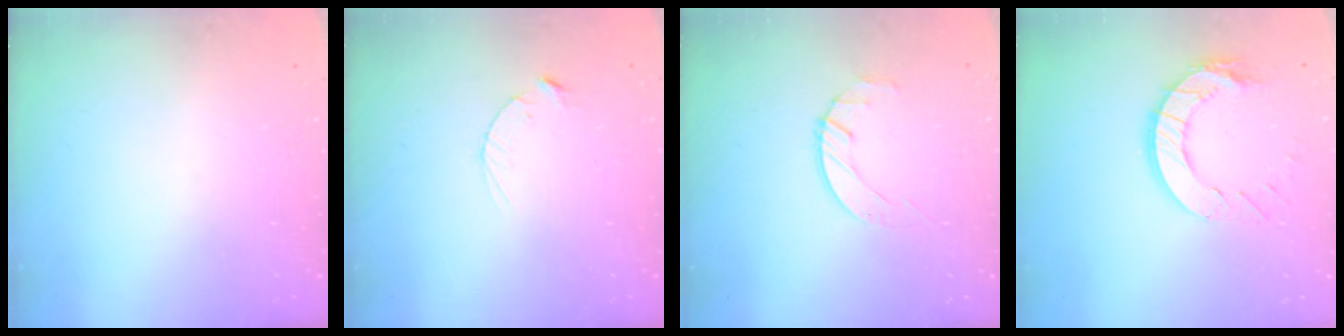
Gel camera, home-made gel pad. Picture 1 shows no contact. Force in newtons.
{"total": 2.5, "press": 2.5, "slide": 0.4}
{"total": 2.1, "press": 2.0, "slide": 0.3}
{"total": 11.5, "press": 11.4, "slide": 1.2}